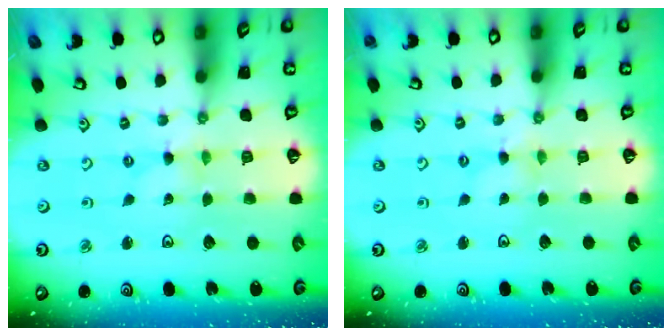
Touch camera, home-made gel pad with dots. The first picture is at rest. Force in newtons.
{"total": 0.0}